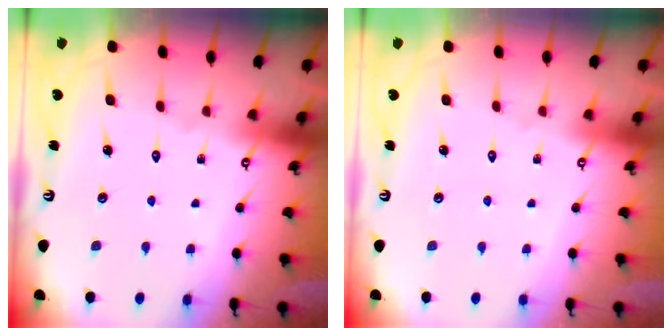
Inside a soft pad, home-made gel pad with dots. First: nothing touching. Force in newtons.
{"total": 0.0}